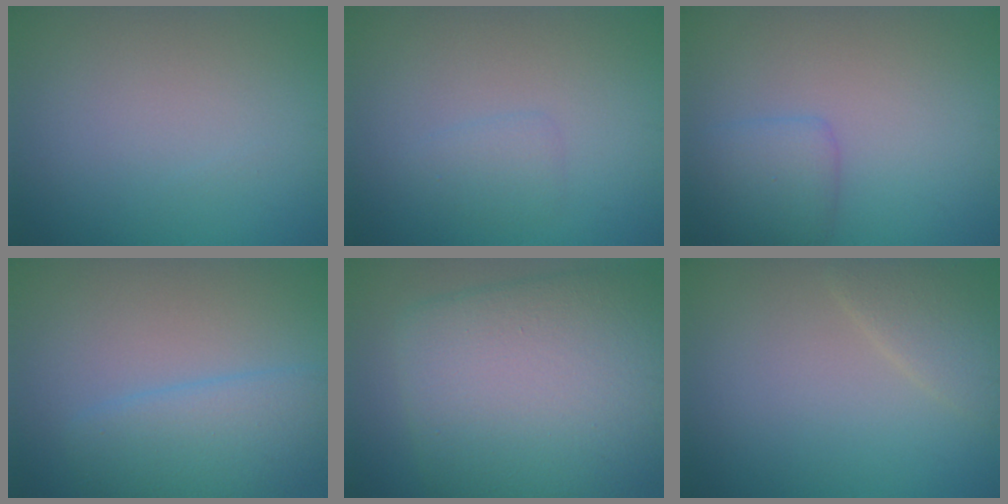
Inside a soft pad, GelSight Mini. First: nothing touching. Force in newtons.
{"total": 1.2, "press": 1.2, "slide": 0.1}
{"total": 2.1, "press": 2.1, "slide": 0.1}
{"total": 4.3, "press": 4.3, "slide": 0.1}
{"total": 13.6, "press": 13.6, "slide": 0.6}
{"total": 2.2, "press": 2.1, "slide": 0.1}